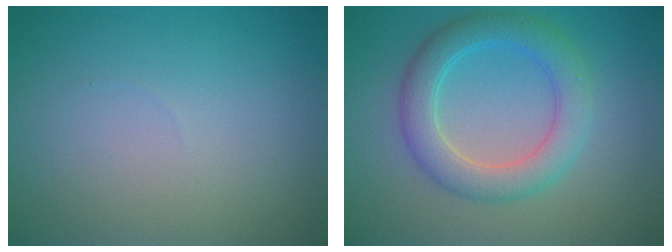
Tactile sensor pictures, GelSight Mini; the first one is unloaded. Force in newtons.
{"total": 4.7, "press": 4.7, "slide": 0.1}